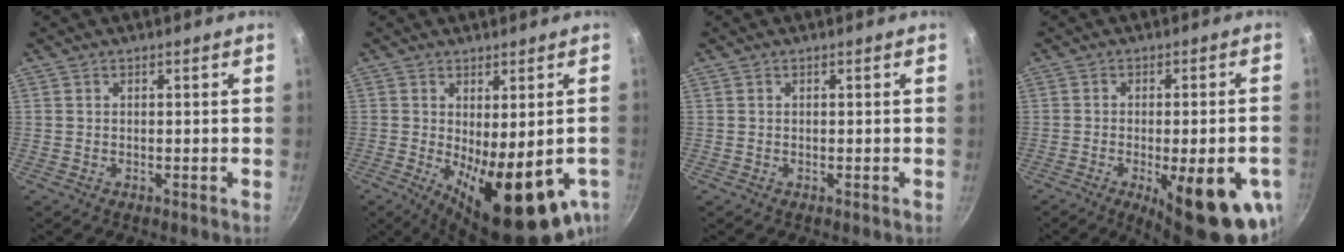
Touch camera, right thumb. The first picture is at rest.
{"total": 19.0, "force": [-5.3, 6.9, 16.9], "torque": [-0.215, -0.029, -0.053]}
{"total": 0.0}
{"total": 17.5, "force": [-6.6, 5.1, 15.4], "torque": [-0.175, 0.008, -0.079]}